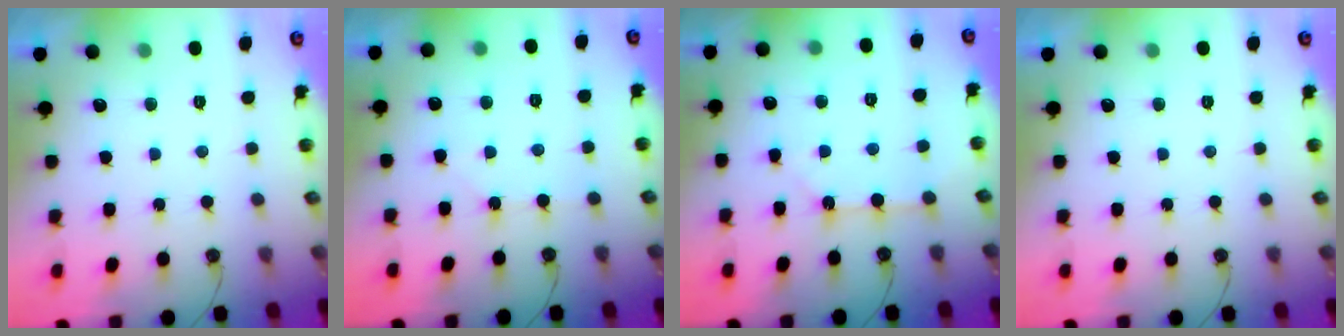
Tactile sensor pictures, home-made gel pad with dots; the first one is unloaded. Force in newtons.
{"total": 5.4, "press": 5.4, "slide": 1.0}
{"total": 2.5, "press": 2.5, "slide": 0.2}
{"total": 0.0}